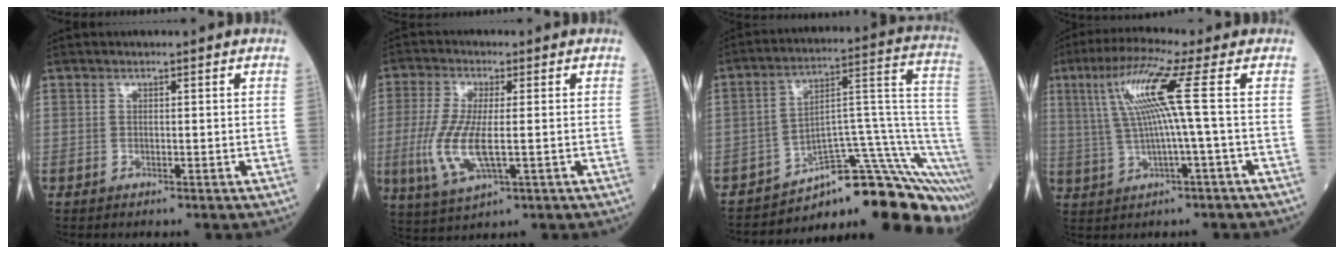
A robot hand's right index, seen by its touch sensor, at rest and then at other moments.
{"total": 9.2, "force": [-1.5, 2.5, 8.8], "torque": [-0.204, -0.019, -0.026]}
{"total": 17.2, "force": [-11.8, 3.4, 12.1], "torque": [-0.077, 0.090, -0.156]}
{"total": 9.2, "force": [1.8, -1.4, 8.9], "torque": [-0.175, 0.021, 0.040]}